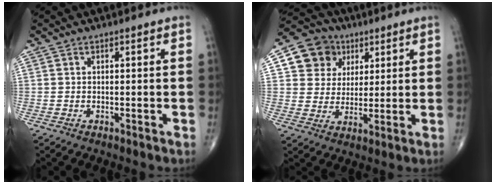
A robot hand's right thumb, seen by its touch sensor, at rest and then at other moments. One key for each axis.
{"total": 10.7, "fx": 4.1, "fy": 9.3, "fz": 3.3, "tx": -0.022, "ty": -0.003, "tz": 0.068}